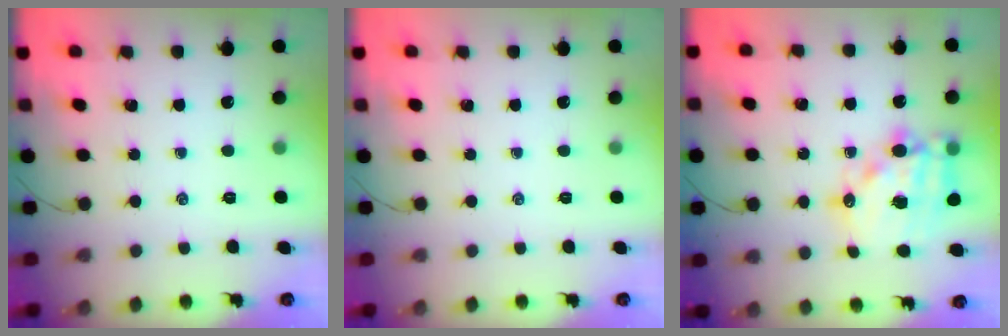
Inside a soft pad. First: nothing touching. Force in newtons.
{"total": 0.0}
{"total": 16.5, "press": 16.2, "slide": 3.4}